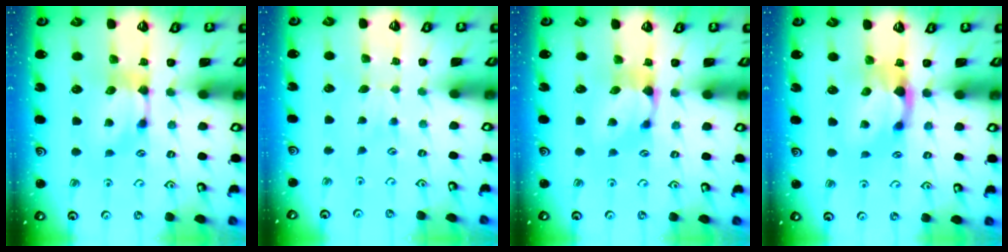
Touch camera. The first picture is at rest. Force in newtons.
{"total": 3.5, "press": 3.5, "slide": 0.3}
{"total": 2.4, "press": 2.3, "slide": 0.6}
{"total": 2.0, "press": 1.8, "slide": 1.0}